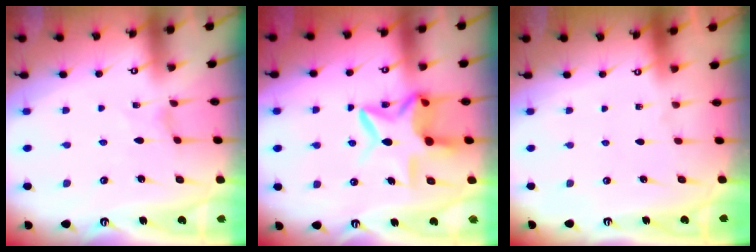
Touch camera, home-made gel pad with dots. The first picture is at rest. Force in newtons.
{"total": 12.8, "press": 12.7, "slide": 1.6}
{"total": 0.0}